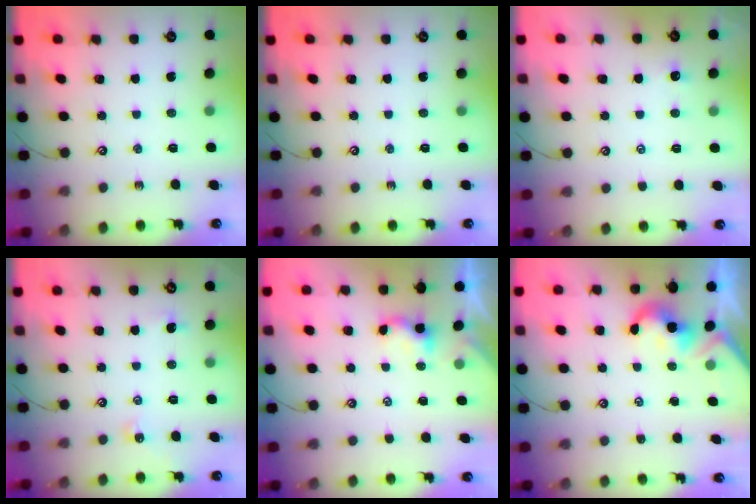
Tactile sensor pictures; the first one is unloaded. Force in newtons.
{"total": 0.0}
{"total": 2.1, "press": 2.1, "slide": 0.3}
{"total": 2.6, "press": 2.6, "slide": 0.5}
{"total": 2.4, "press": 2.4, "slide": 0.1}
{"total": 1.9, "press": 1.9, "slide": 0.5}